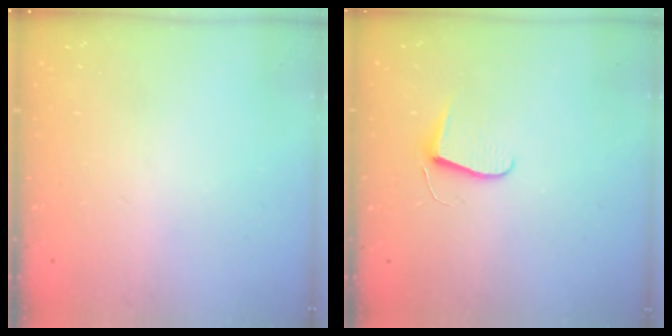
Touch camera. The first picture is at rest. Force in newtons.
{"total": 6.2, "press": 6.1, "slide": 0.6}